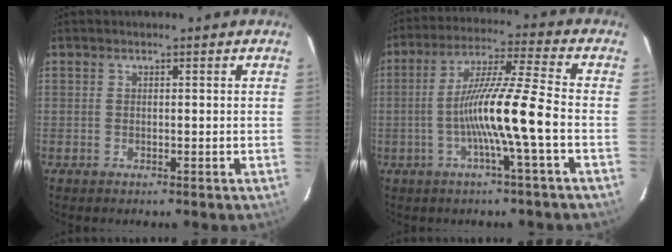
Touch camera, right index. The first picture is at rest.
{"total": 12.1, "force": [-3.5, -1.5, 11.5], "torque": [-0.216, 0.004, -0.068]}